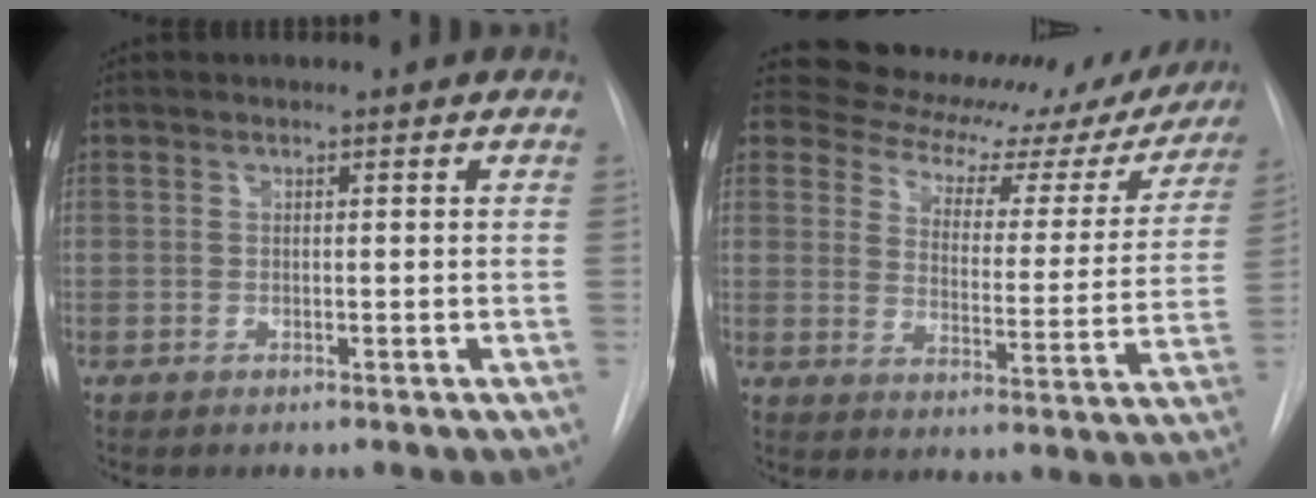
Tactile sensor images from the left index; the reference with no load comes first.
{"total": 20.2, "force": [18.0, 7.7, 5.3], "torque": [-0.062, -0.021, 0.209]}